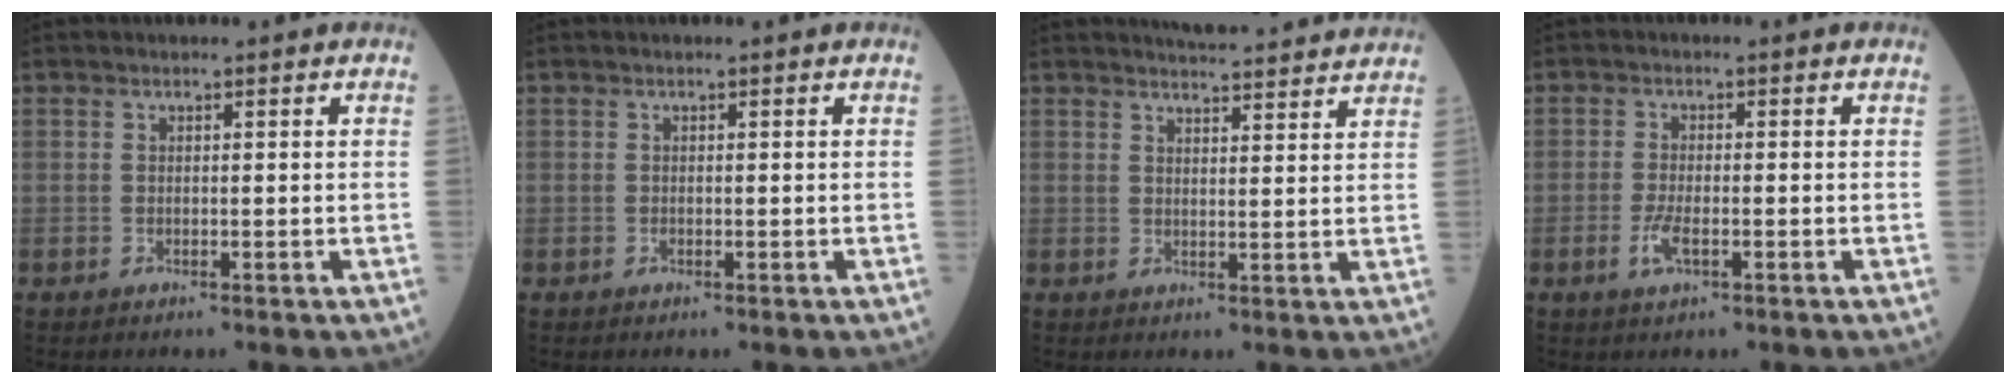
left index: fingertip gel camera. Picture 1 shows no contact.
{"total": 0.0}
{"total": 10.0, "force": [9.6, 0.6, 2.8], "torque": [-0.039, 0.007, 0.115]}
{"total": 3.0, "force": [-1.1, 0.8, 2.6], "torque": [-0.063, -0.005, -0.021]}